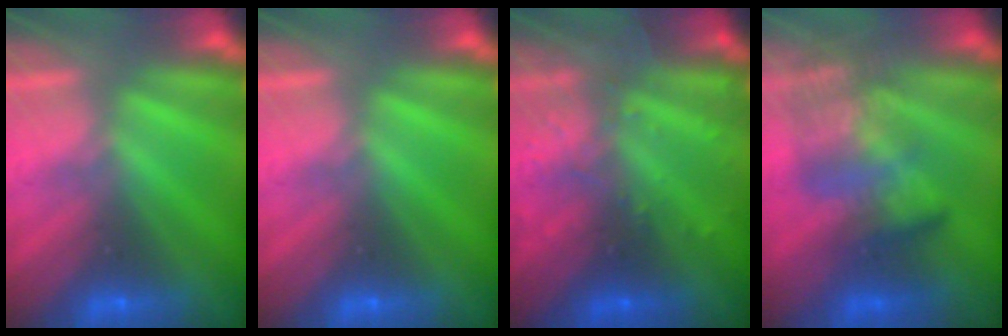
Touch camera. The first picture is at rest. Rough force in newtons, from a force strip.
{"total": 0.0}
{"total": 2.9}
{"total": 3.8}